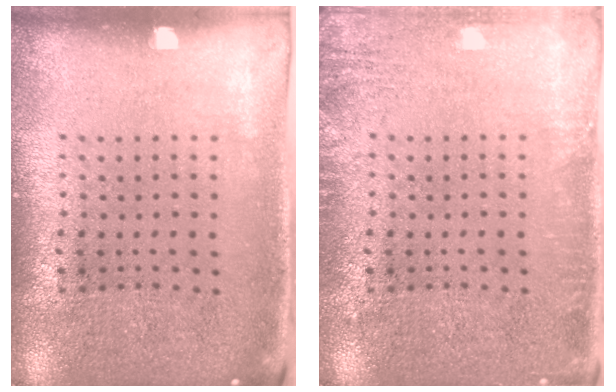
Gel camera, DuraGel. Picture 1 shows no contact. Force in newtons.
{"total": 2.1, "press": 2.1, "slide": 0.4}